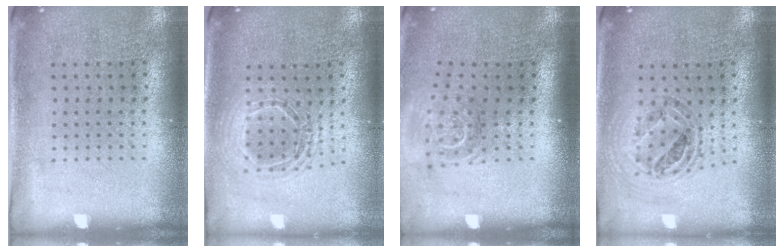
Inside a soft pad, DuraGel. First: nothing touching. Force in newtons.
{"total": 1.6, "press": 1.3, "slide": 0.8}
{"total": 1.7, "press": 1.1, "slide": 1.3}
{"total": 0.9, "press": 0.9, "slide": 0.0}